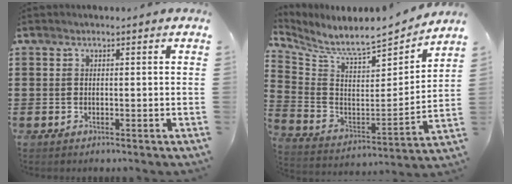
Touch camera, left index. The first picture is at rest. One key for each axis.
{"total": 7.1, "fx": 6.7, "fy": 0.6, "fz": 2.5, "tx": -0.085, "ty": -0.061, "tz": 0.107}